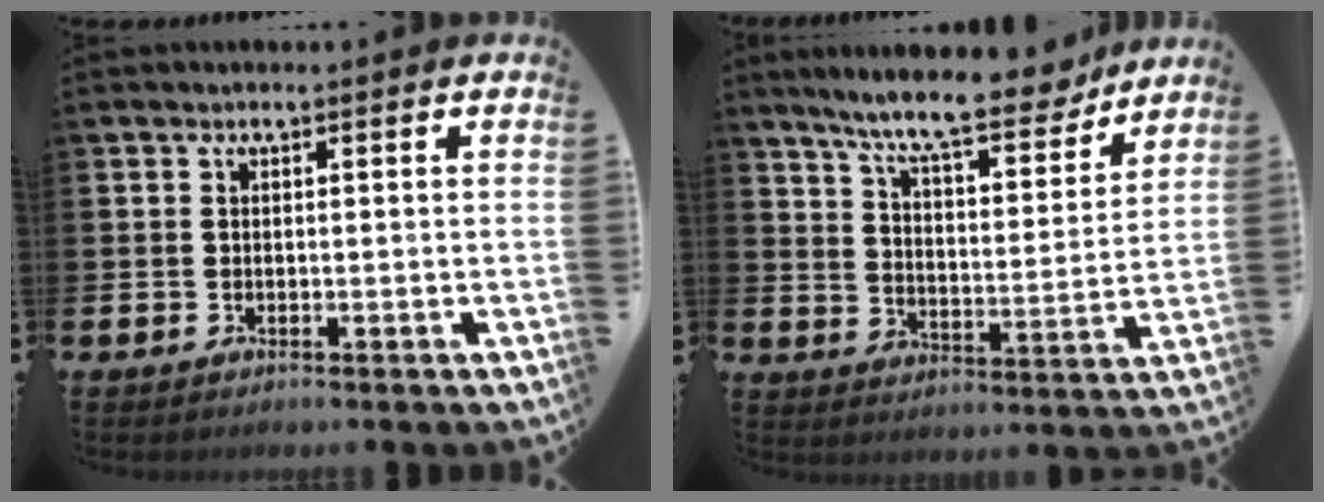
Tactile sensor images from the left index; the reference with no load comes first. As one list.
[{"total": 10.1, "force": [9.1, 1.6, 4.2], "torque": [-0.102, -0.050, 0.157]}]